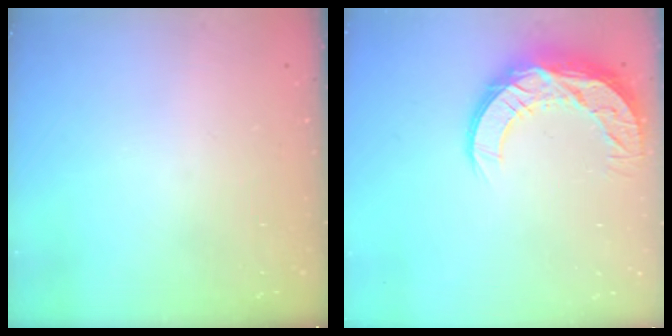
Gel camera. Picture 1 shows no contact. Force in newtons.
{"total": 12.6, "press": 12.6, "slide": 0.7}